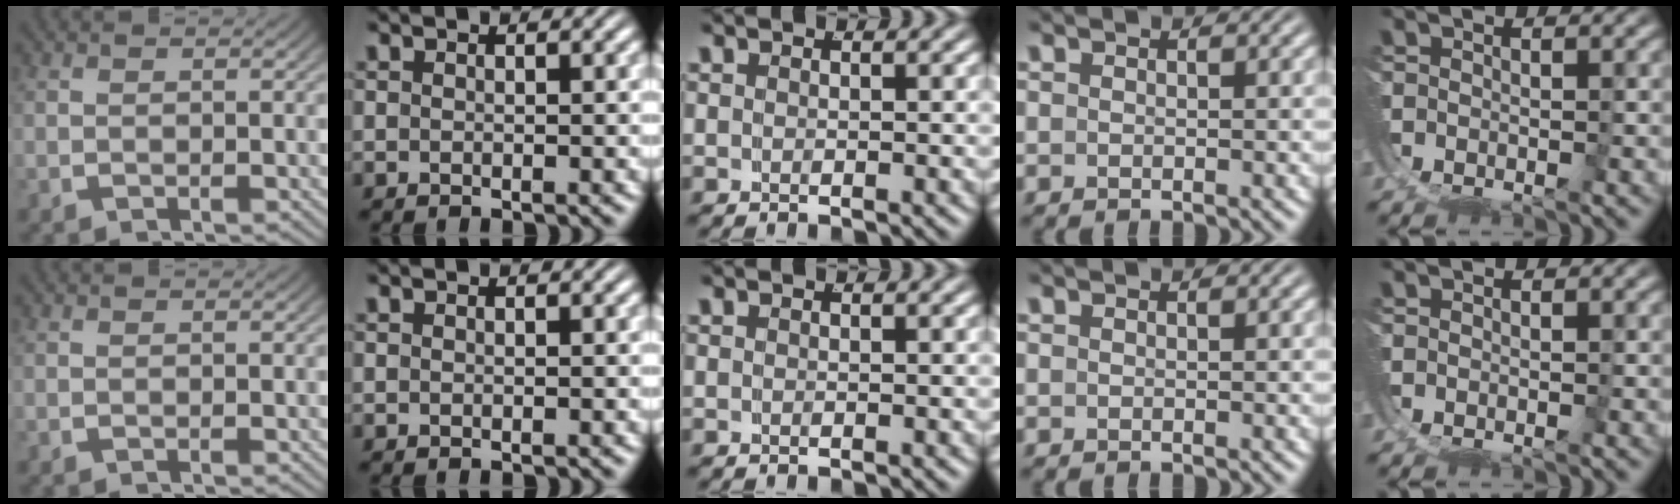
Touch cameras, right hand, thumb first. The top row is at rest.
{}